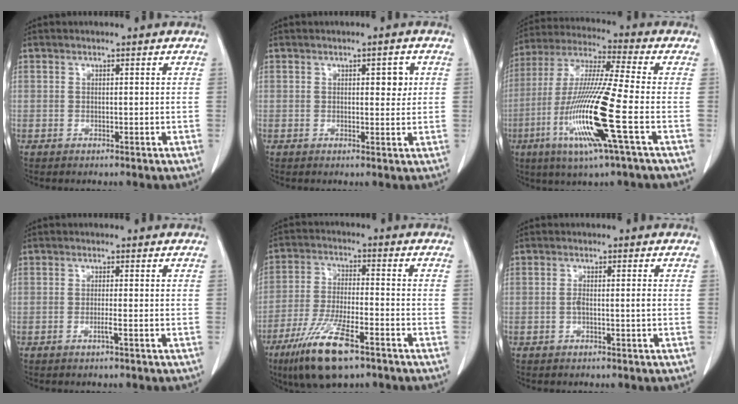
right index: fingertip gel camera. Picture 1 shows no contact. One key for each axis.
{"total": 2.7, "fx": 0.8, "fy": 1.2, "fz": 2.2, "tx": -0.024, "ty": 0.000, "tz": 0.009}
{"total": 16.8, "fx": -5.2, "fy": -0.5, "fz": 16.0, "tx": -0.331, "ty": -0.022, "tz": -0.107}
{"total": 1.2, "fx": -0.6, "fy": -0.3, "fz": 1.0, "tx": -0.018, "ty": -0.001, "tz": -0.012}
{"total": 12.3, "fx": -7.5, "fy": 2.4, "fz": 9.4, "tx": -0.186, "ty": -0.024, "tz": -0.129}
{"total": 1.8, "fx": -0.5, "fy": 0.0, "fz": 1.7, "tx": -0.032, "ty": 0.000, "tz": -0.009}